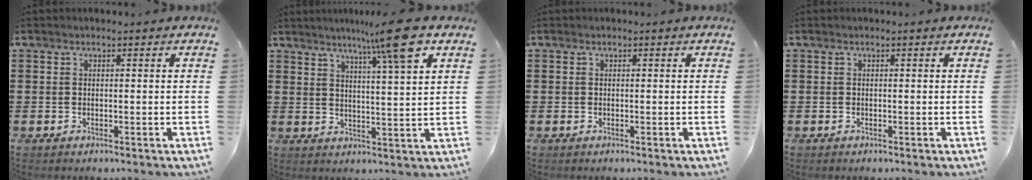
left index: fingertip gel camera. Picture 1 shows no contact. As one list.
[{"total": 9.3, "force": [6.2, -0.3, 6.9], "torque": [-0.126, -0.017, 0.099]}, {"total": 0.0}, {"total": 0.0}]